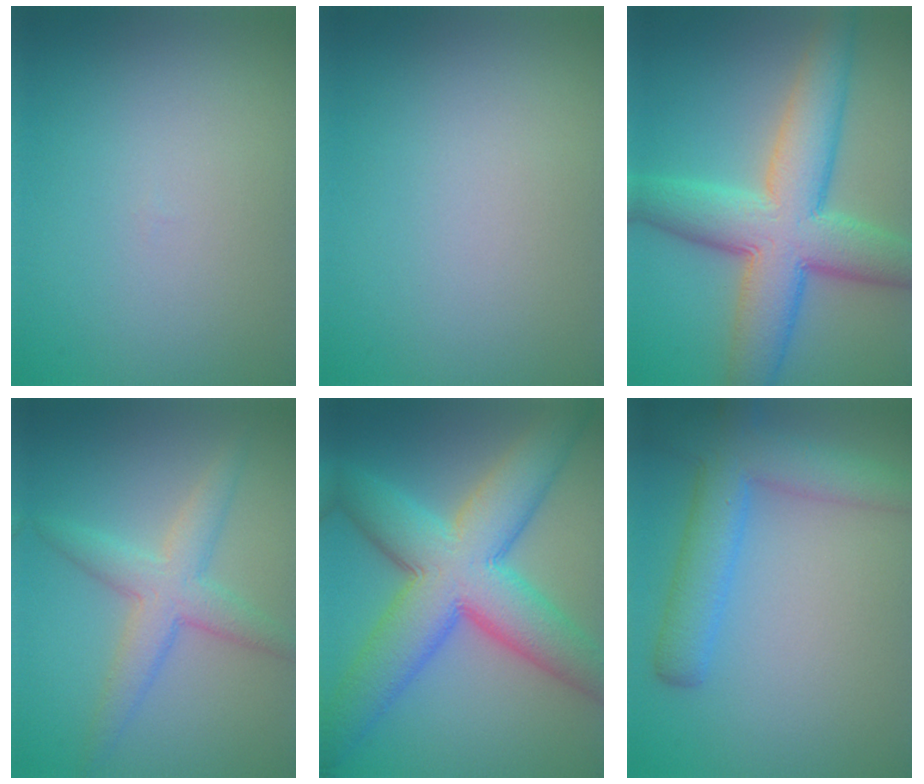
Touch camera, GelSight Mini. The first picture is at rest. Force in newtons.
{"total": 0.0}
{"total": 10.1, "press": 10.1, "slide": 0.2}
{"total": 4.1, "press": 4.1, "slide": 0.1}
{"total": 11.7, "press": 11.7, "slide": 0.2}
{"total": 6.0, "press": 6.0, "slide": 0.3}